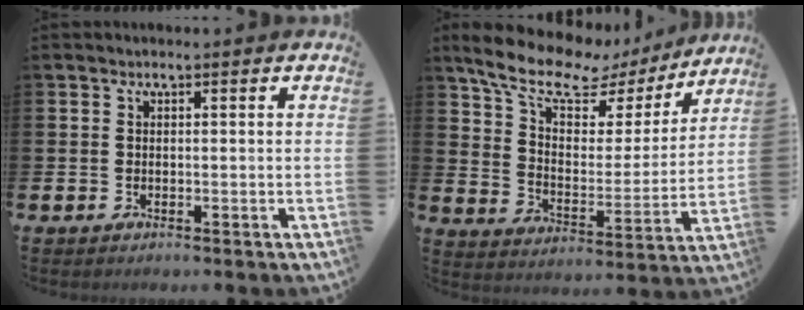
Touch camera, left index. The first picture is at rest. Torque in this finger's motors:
{"motor_torque": [1.15, -0.99, 0.34, 0.21]}